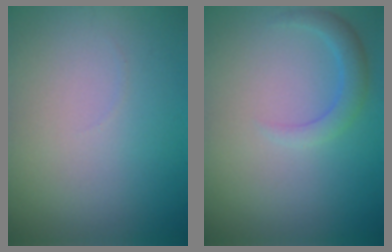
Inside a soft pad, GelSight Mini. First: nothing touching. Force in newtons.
{"total": 2.1, "press": 2.1, "slide": 0.1}